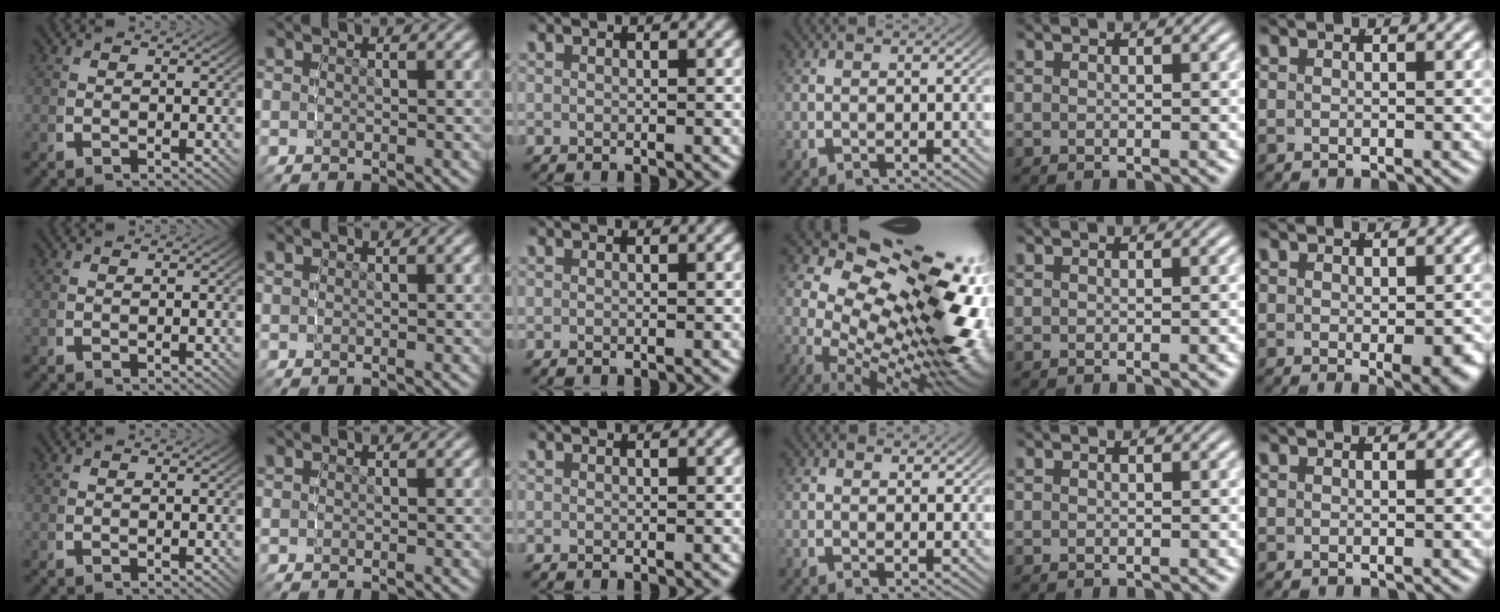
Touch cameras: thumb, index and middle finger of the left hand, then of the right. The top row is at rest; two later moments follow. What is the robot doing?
{"motion": "lift_and_place", "object": "toy banana"}